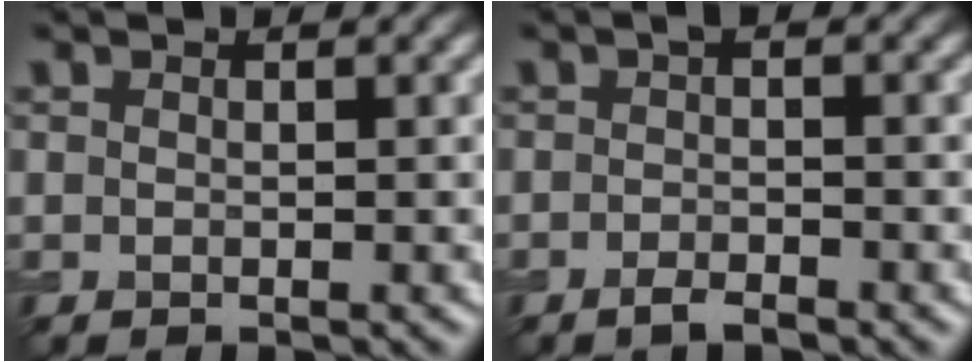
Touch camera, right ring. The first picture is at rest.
{"total": 1.8, "force": [-1.0, 0.5, 1.4], "torque": [-0.027, -0.001, -0.019]}